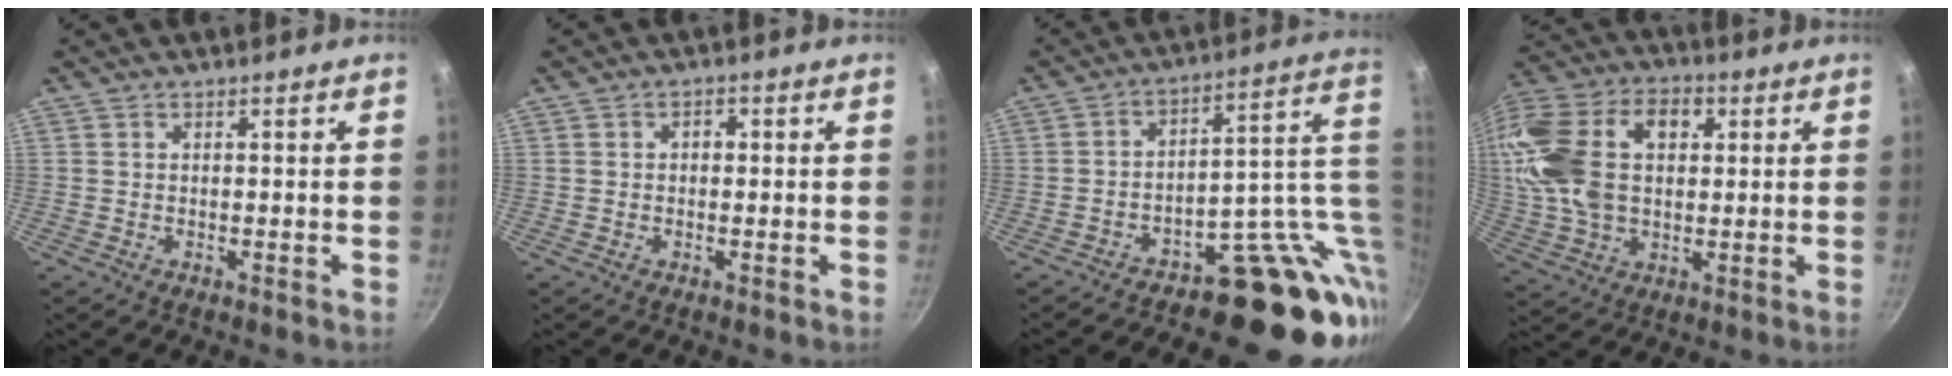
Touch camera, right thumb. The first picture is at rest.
{"total": 1.8, "force": [0.2, 1.3, 1.2], "torque": [-0.015, 0.006, 0.001]}
{"total": 16.0, "force": [-3.8, 9.5, 12.2], "torque": [-0.066, 0.040, -0.057]}
{"total": 22.4, "force": [4.0, 14.9, 16.2], "torque": [-0.316, 0.027, 0.065]}